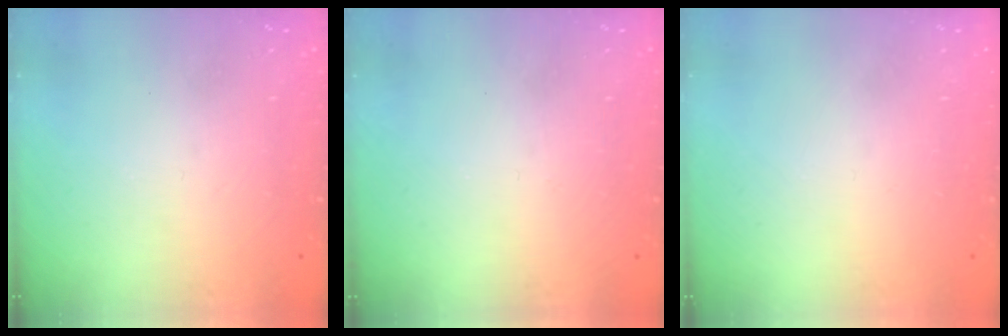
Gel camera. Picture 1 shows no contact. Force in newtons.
{"total": 2.2, "press": 2.2, "slide": 0.4}
{"total": 1.6, "press": 1.6, "slide": 0.1}